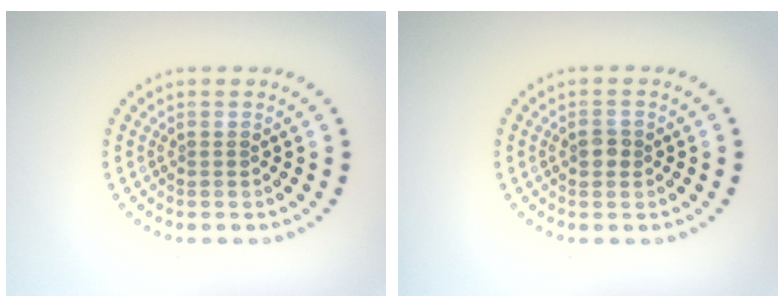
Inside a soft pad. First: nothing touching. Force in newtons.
{"total": 1.4, "press": 1.4, "slide": 0.1}